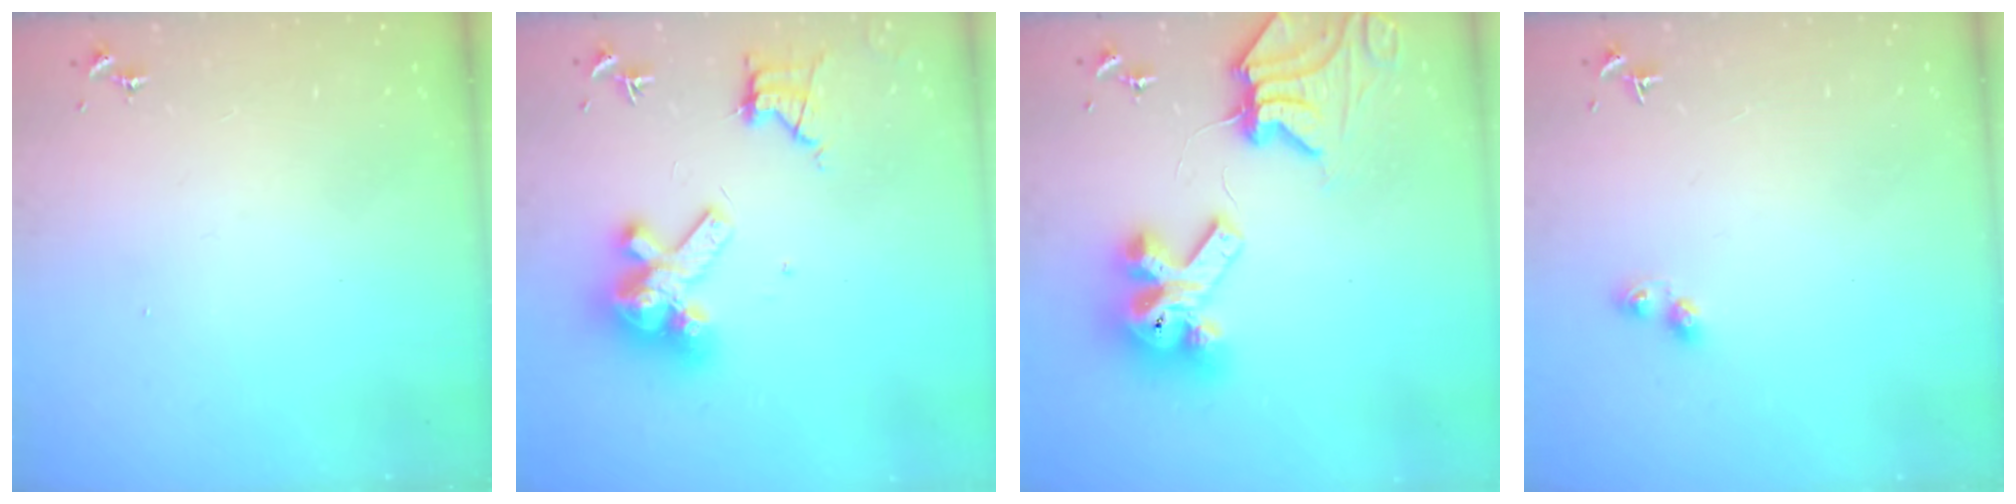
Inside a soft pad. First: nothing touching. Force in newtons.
{"total": 14.4, "press": 14.3, "slide": 1.5}
{"total": 15.8, "press": 15.7, "slide": 1.8}
{"total": 3.8, "press": 3.8, "slide": 0.2}